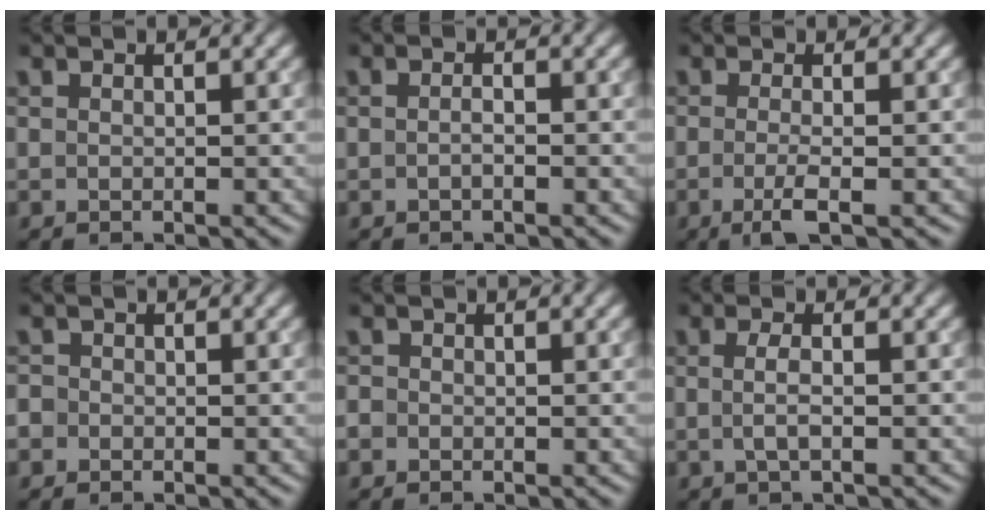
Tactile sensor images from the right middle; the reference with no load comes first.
{"total": 0.8, "force": [-0.3, 0.3, 0.7], "torque": [-0.016, 0.000, -0.005]}
{"total": 2.7, "force": [-0.8, 0.7, 2.5], "torque": [-0.046, -0.007, -0.017]}
{"total": 1.1, "force": [-0.5, 1.0, 0.1], "torque": [0.008, -0.002, -0.011]}
{"total": 0.8, "force": [-0.4, 0.7, 0.1], "torque": [0.003, -0.004, -0.007]}
{"total": 1.9, "force": [-0.1, 0.5, 1.8], "torque": [-0.036, -0.001, -0.006]}